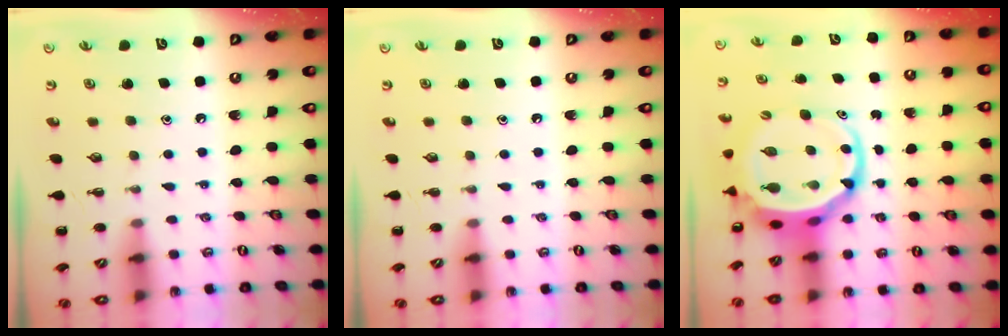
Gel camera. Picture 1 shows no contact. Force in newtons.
{"total": 0.0}
{"total": 7.2, "press": 7.0, "slide": 1.8}